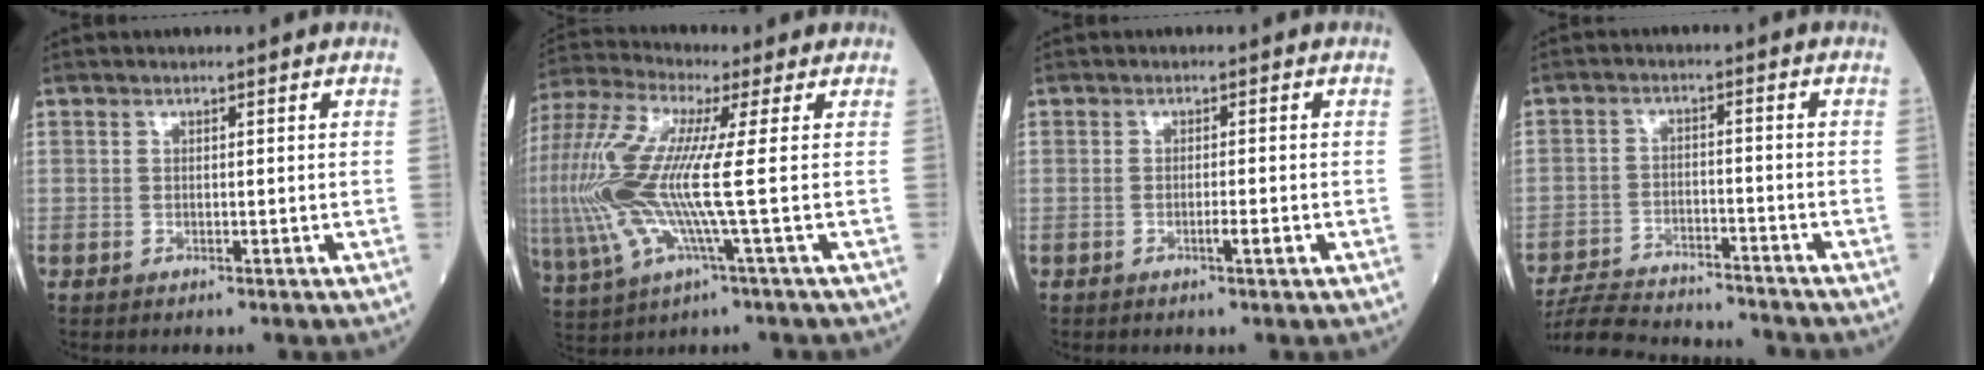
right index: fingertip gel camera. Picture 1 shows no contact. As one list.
[{"total": 16.4, "force": [-0.3, 1.6, 16.3], "torque": [-0.381, 0.004, -0.009]}, {"total": 1.4, "force": [-0.5, -0.1, 1.3], "torque": [-0.025, -0.001, -0.008]}, {"total": 12.8, "force": [-12.2, 1.9, 3.4], "torque": [-0.061, 0.003, -0.187]}]